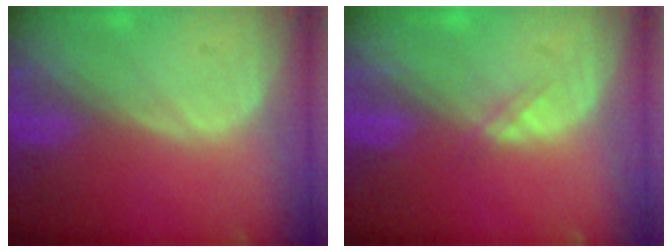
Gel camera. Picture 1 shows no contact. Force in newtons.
{"total": 1.0, "press": 1.0, "slide": 0.2}